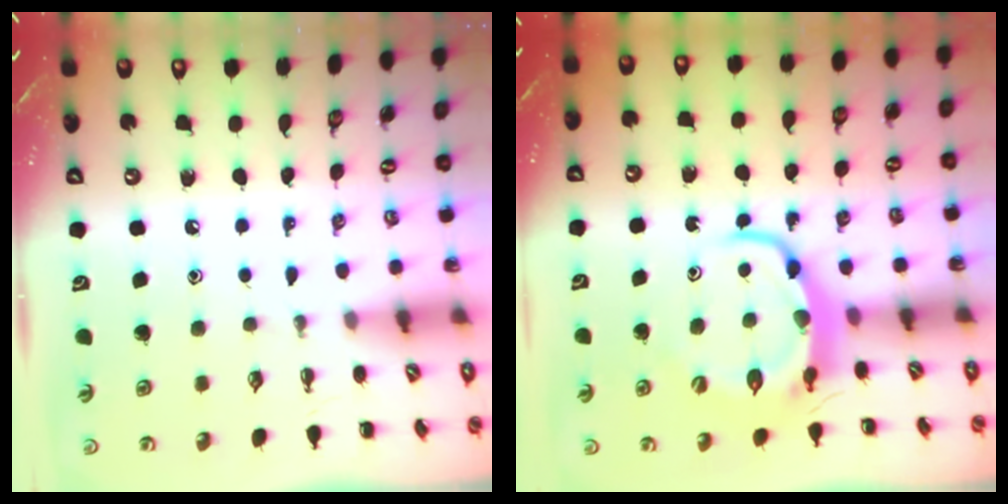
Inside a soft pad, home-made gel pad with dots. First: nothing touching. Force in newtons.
{"total": 7.7, "press": 7.6, "slide": 1.2}